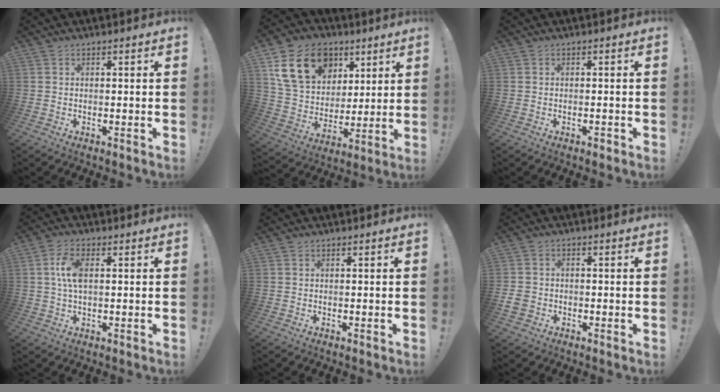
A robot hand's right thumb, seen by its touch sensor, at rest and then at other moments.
{"total": 20.1, "force": [9.2, 15.0, 9.6], "torque": [-0.161, -0.029, 0.193]}
{"total": 1.2, "force": [-1.0, 0.4, 0.6], "torque": [-0.010, 0.004, -0.016]}
{"total": 7.0, "force": [1.0, 3.4, 6.0], "torque": [-0.115, 0.000, 0.013]}
{"total": 0.0}
{"total": 4.1, "force": [-1.6, 3.3, 1.9], "torque": [-0.045, 0.003, -0.032]}